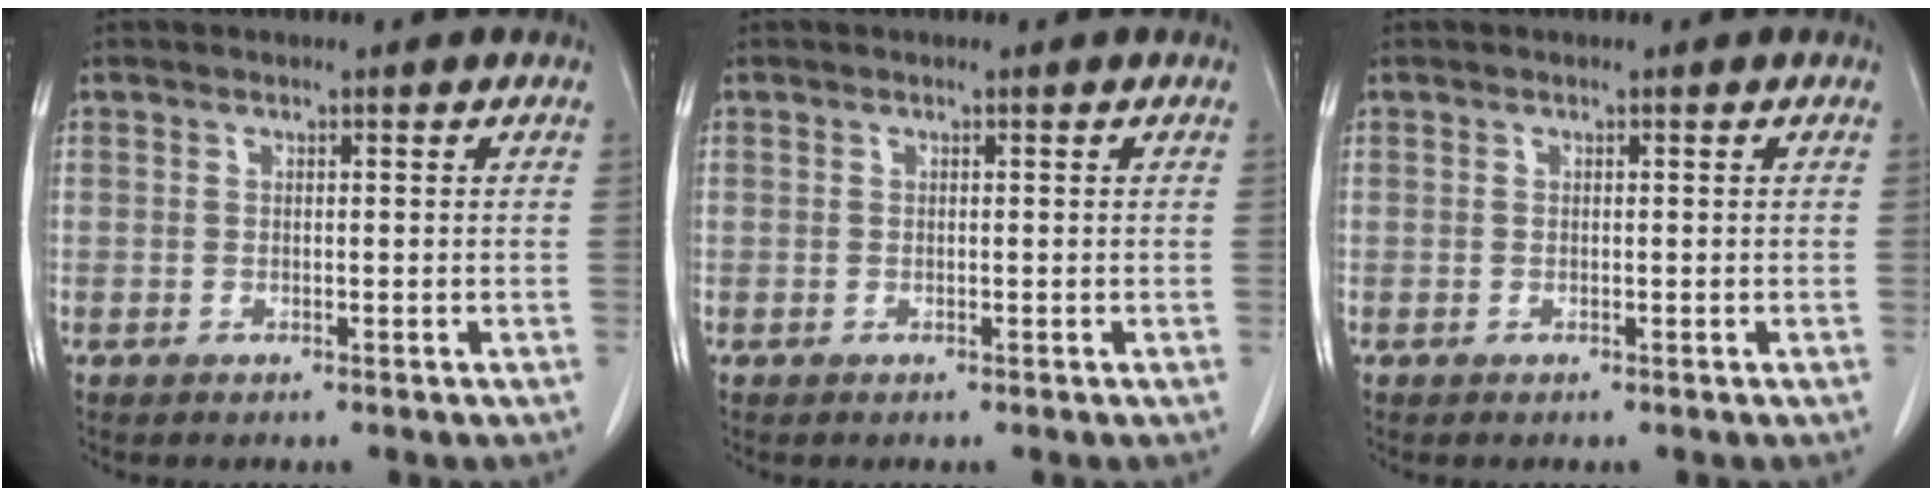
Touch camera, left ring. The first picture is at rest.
{"total": 0.0}
{"total": 0.0}